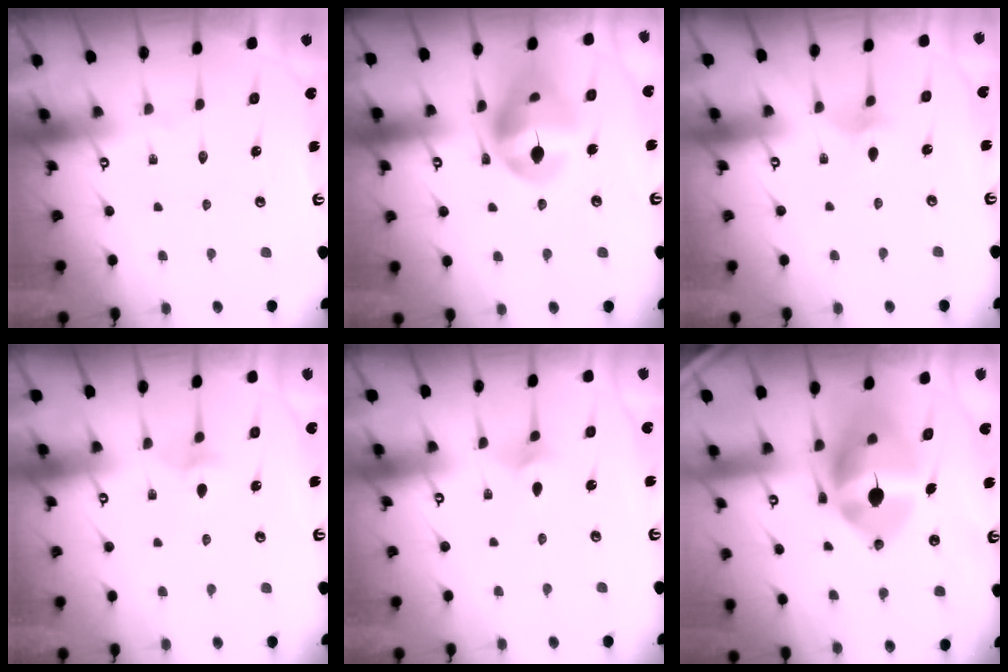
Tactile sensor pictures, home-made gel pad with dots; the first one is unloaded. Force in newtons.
{"total": 15.7, "press": 15.6, "slide": 1.8}
{"total": 3.7, "press": 3.7, "slide": 0.6}
{"total": 5.2, "press": 5.1, "slide": 1.1}
{"total": 2.9, "press": 2.8, "slide": 0.7}
{"total": 18.2, "press": 18.0, "slide": 2.7}